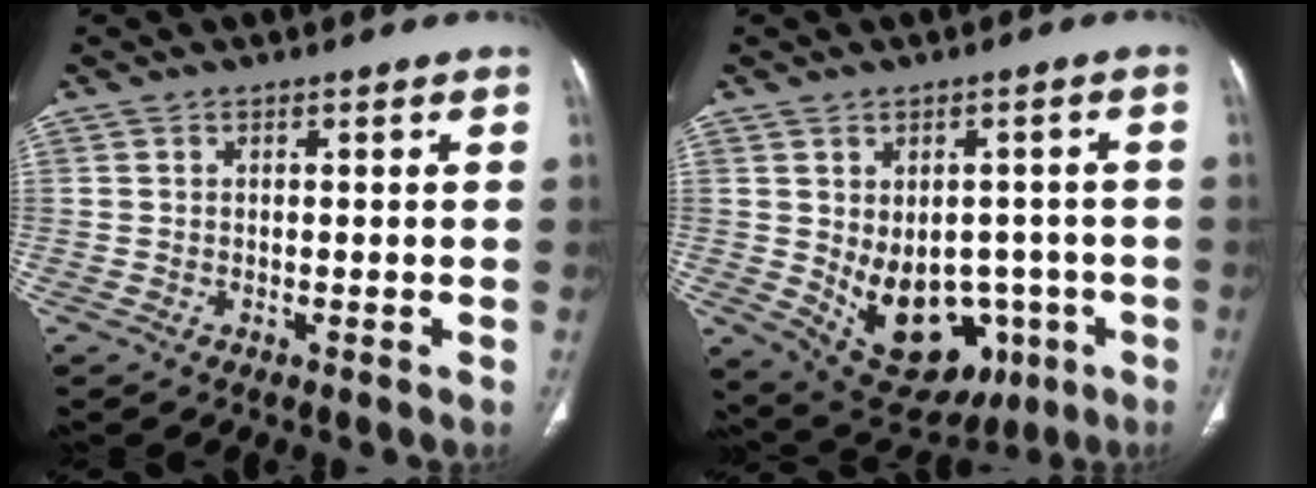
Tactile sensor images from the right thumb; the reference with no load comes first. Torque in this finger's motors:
{"motor_torque": [-0.58, 1.00, 0.57, 0.55, 0.14]}